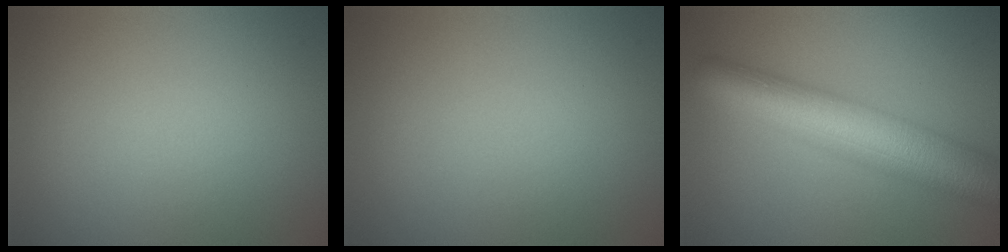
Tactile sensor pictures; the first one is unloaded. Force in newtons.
{"total": 0.0}
{"total": 9.6, "press": 9.5, "slide": 0.4}